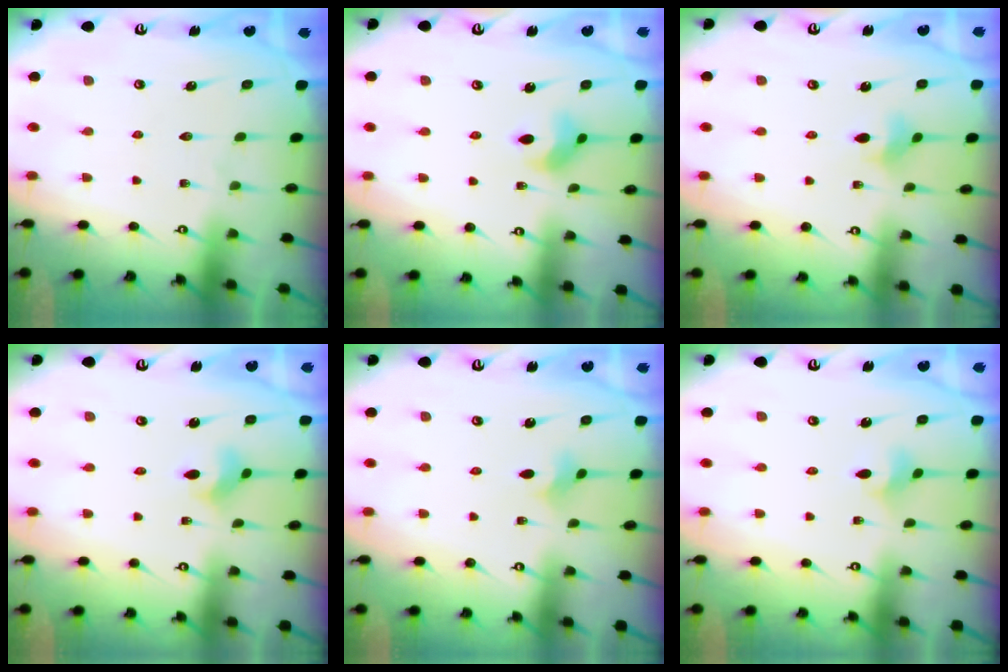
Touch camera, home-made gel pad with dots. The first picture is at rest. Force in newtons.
{"total": 5.4, "press": 5.3, "slide": 0.6}
{"total": 3.6, "press": 3.6, "slide": 0.6}
{"total": 4.3, "press": 4.2, "slide": 0.9}
{"total": 2.2, "press": 2.1, "slide": 0.6}
{"total": 3.6, "press": 3.6, "slide": 0.6}